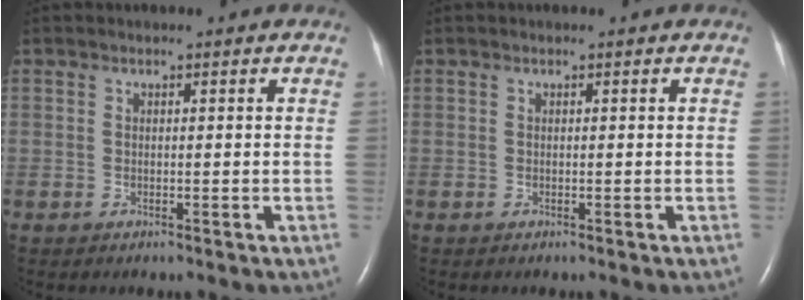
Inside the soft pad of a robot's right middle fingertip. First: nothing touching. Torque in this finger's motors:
{"motor_torque": [0.11, -0.13, 0.00, 0.01]}